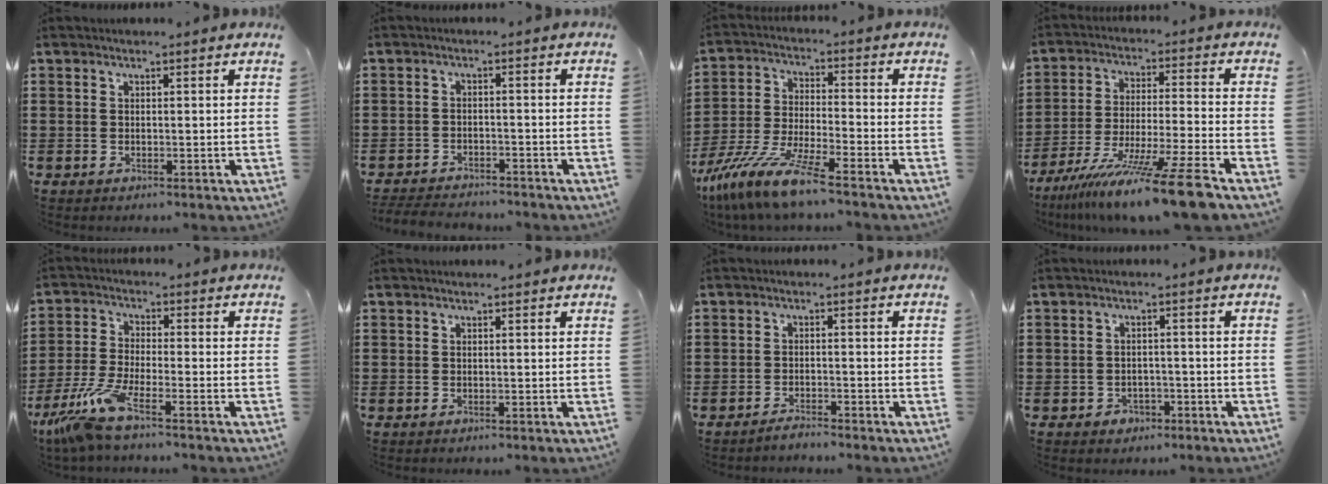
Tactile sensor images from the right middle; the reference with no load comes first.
{"total": 3.4, "force": [-3.3, 0.5, 0.2], "torque": [-0.014, -0.004, -0.073]}
{"total": 10.8, "force": [-9.1, 0.2, 5.7], "torque": [-0.127, -0.001, -0.184]}
{"total": 14.1, "force": [-11.8, -0.9, 7.6], "torque": [-0.122, 0.014, -0.215]}
{"total": 7.2, "force": [-5.3, 0.8, 4.8], "torque": [-0.124, -0.021, -0.107]}
{"total": 0.0}
{"total": 1.8, "force": [-1.8, 0.0, 0.3], "torque": [-0.011, 0.000, -0.034]}
{"total": 1.7, "force": [-1.3, 1.0, 0.2], "torque": [-0.011, -0.001, -0.030]}